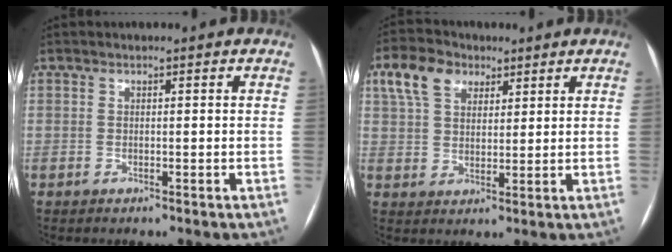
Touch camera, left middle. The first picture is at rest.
{"total": 7.7, "force": [4.1, 5.0, 4.2], "torque": [-0.091, 0.030, 0.079]}